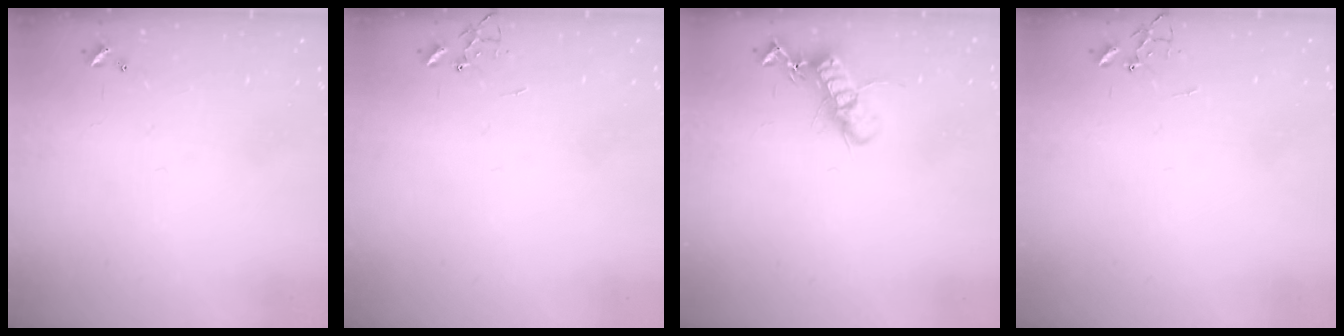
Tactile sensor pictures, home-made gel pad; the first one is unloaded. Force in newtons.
{"total": 0.0}
{"total": 13.3, "press": 13.3, "slide": 0.3}
{"total": 0.0}